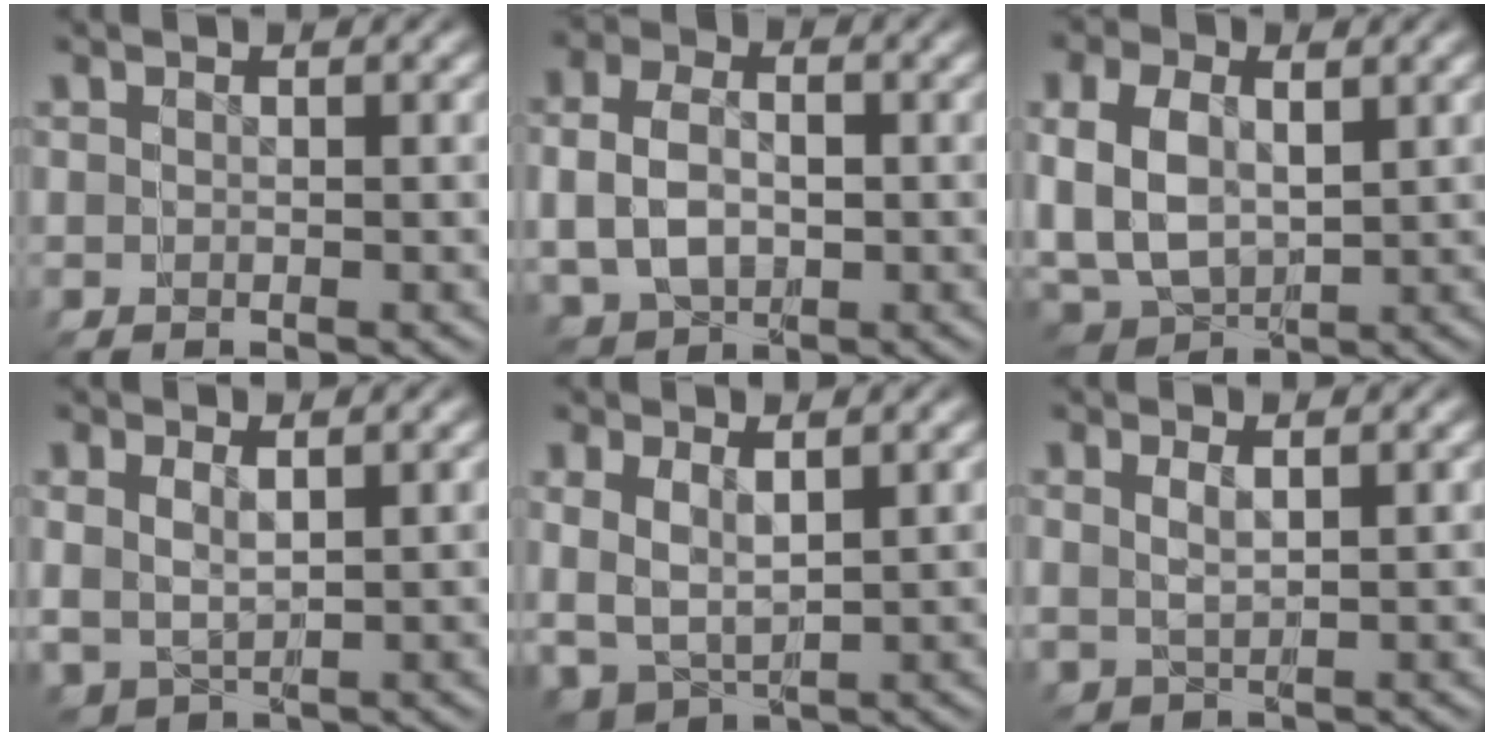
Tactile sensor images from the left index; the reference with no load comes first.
{"total": 2.7, "force": [-1.0, 2.4, -0.6], "torque": [-0.013, -0.023, -0.006]}
{"total": 7.1, "force": [-0.1, 6.7, 2.2], "torque": [-0.059, -0.021, -0.001]}
{"total": 1.8, "force": [0.5, 1.2, 1.2], "torque": [-0.021, -0.009, 0.021]}
{"total": 5.9, "force": [1.2, 5.0, 2.9], "torque": [-0.068, -0.014, 0.021]}
{"total": 1.0, "force": [0.3, 0.0, 0.9], "torque": [-0.003, 0.000, 0.011]}